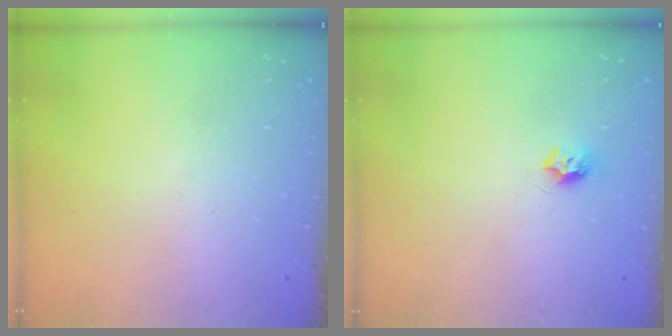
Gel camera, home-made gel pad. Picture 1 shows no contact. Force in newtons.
{"total": 6.6, "press": 6.5, "slide": 0.6}